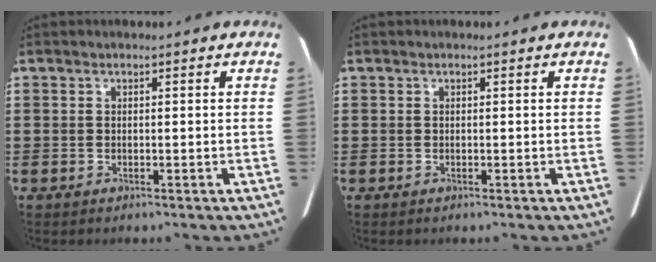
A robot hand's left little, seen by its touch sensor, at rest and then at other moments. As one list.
[{"total": 0.0}]